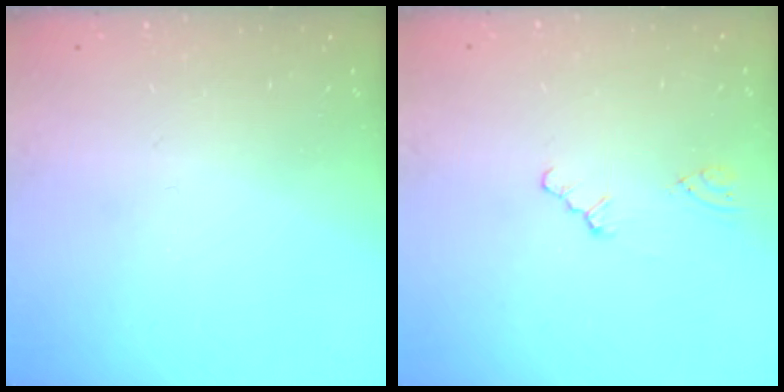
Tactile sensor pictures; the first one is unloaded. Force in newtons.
{"total": 0.5, "press": 0.5, "slide": 0.2}